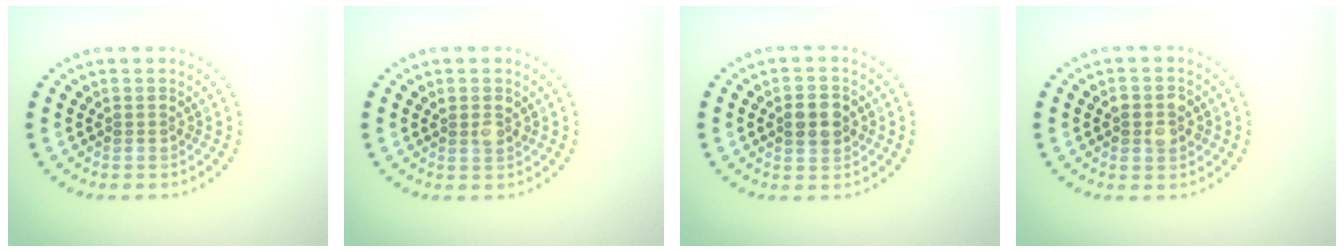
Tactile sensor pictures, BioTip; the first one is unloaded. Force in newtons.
{"total": 1.5, "press": 1.4, "slide": 0.7}
{"total": 3.0, "press": 3.0, "slide": 0.2}
{"total": 2.7, "press": 2.7, "slide": 0.2}